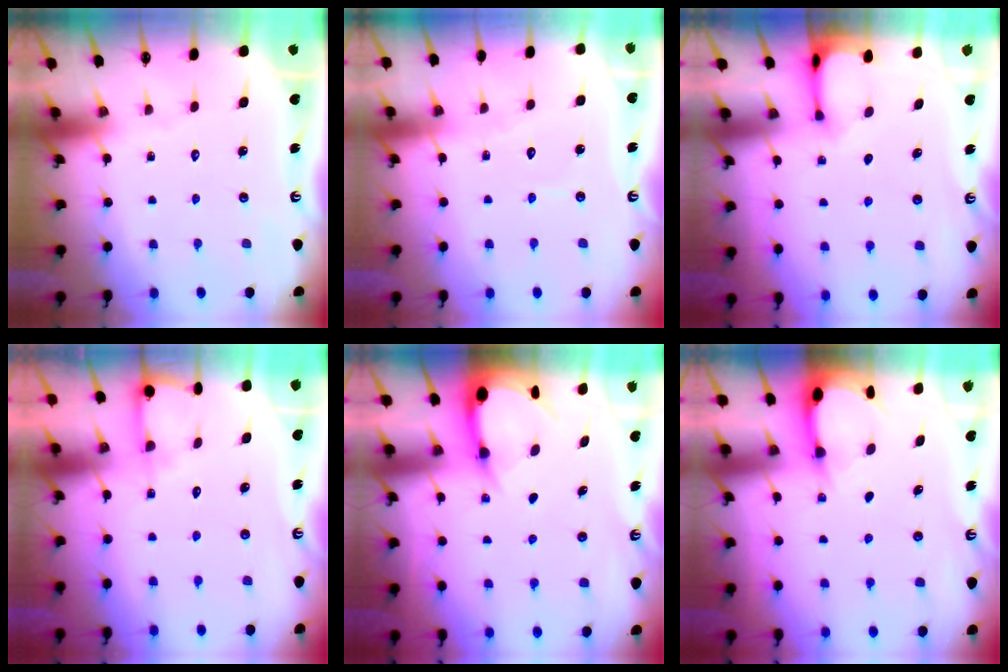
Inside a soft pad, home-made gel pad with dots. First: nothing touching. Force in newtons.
{"total": 4.0, "press": 4.0, "slide": 0.4}
{"total": 3.1, "press": 3.1, "slide": 0.4}
{"total": 6.2, "press": 6.2, "slide": 0.4}
{"total": 4.2, "press": 4.2, "slide": 0.3}
{"total": 3.0, "press": 3.0, "slide": 0.4}